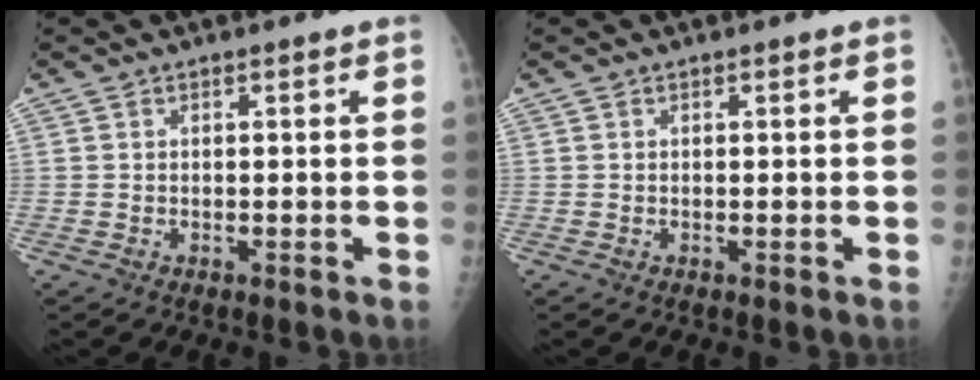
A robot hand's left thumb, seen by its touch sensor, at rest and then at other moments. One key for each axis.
{"total": 0.0}